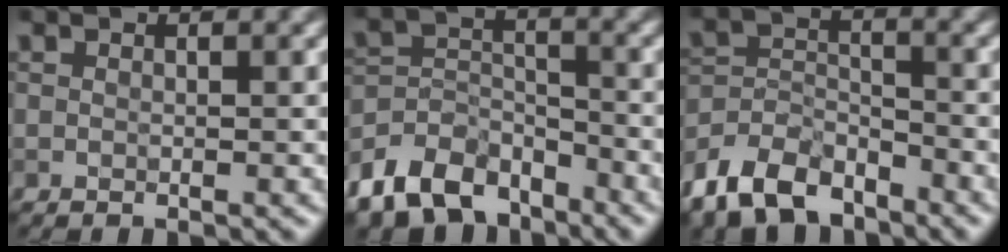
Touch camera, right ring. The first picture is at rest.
{"total": 8.2, "force": [-6.3, 4.5, 2.8], "torque": [-0.042, -0.003, -0.123]}
{"total": 7.2, "force": [-5.5, 3.6, 3.0], "torque": [-0.059, -0.007, -0.117]}